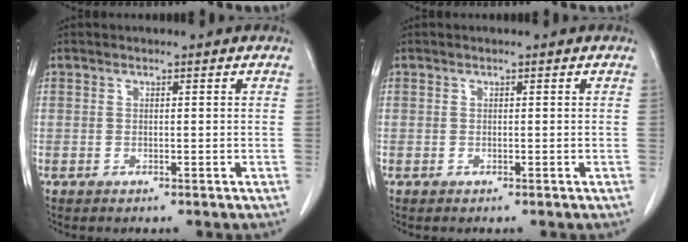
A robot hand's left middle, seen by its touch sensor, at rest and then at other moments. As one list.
[{"total": 0.0}]